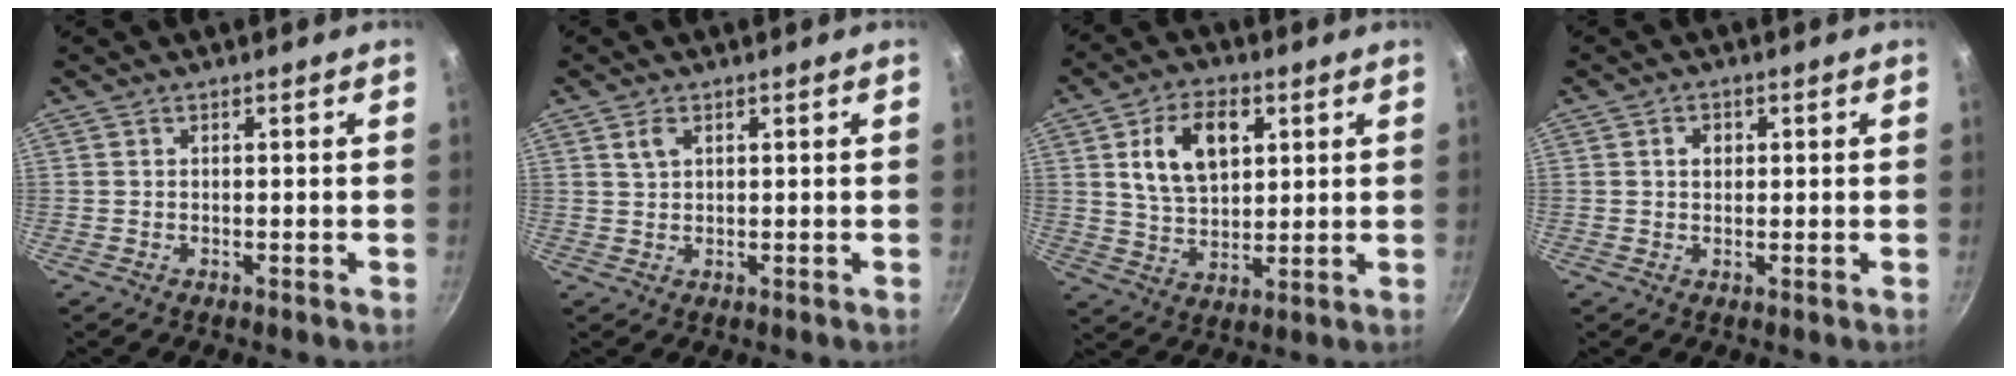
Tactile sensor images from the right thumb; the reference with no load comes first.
{"total": 2.3, "force": [1.1, 1.4, 1.5], "torque": [-0.023, -0.002, 0.021]}
{"total": 12.3, "force": [3.8, 7.7, 8.7], "torque": [-0.127, -0.008, 0.068]}
{"total": 2.5, "force": [0.6, 1.9, 1.4], "torque": [-0.011, 0.003, 0.007]}